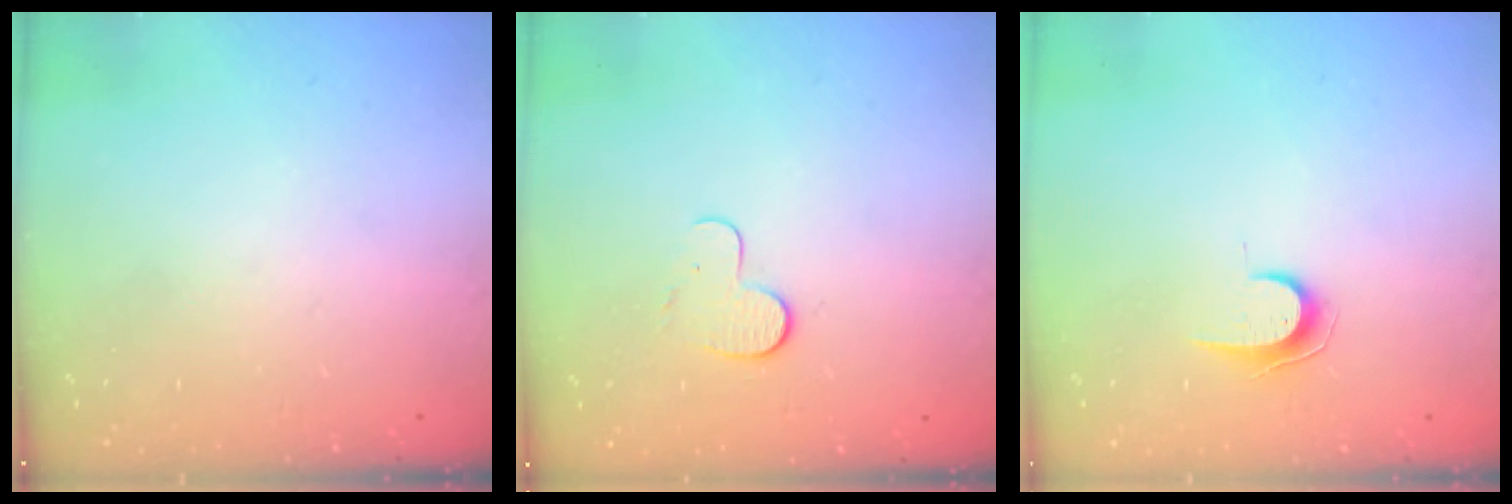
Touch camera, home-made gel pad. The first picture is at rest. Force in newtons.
{"total": 6.3, "press": 6.3, "slide": 0.5}
{"total": 6.7, "press": 6.7, "slide": 0.7}